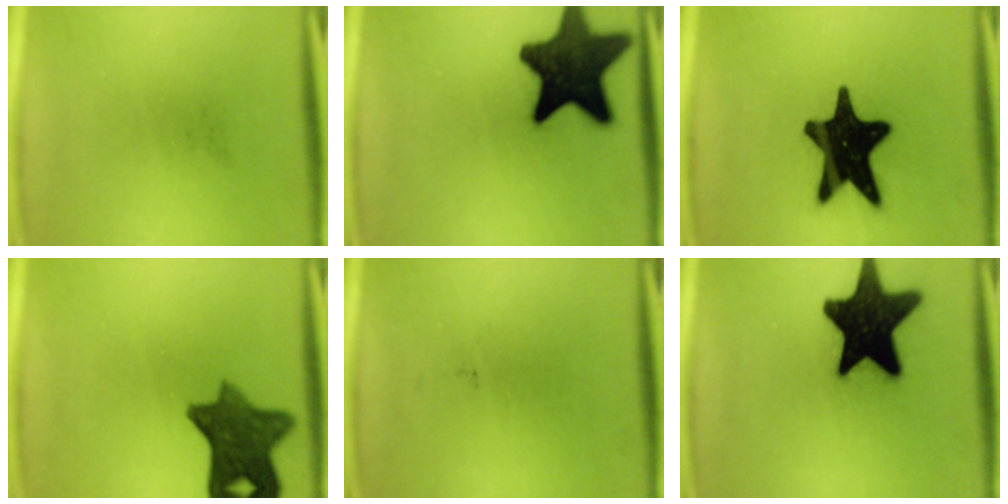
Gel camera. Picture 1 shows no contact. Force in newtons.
{"total": 17.3}
{"total": 19.8}
{"total": 10.3}
{"total": 0.0}
{"total": 19.8}